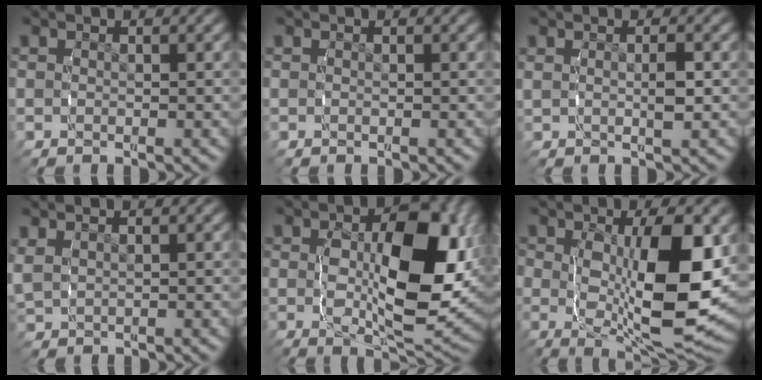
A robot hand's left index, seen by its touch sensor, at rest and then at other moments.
{"total": 0.0}
{"total": 1.6, "force": [0.4, 0.3, 1.5], "torque": [-0.019, 0.005, 0.006]}
{"total": 1.7, "force": [1.2, 0.9, 0.8], "torque": [-0.019, 0.009, 0.026]}
{"total": 10.8, "force": [0.1, 5.0, 9.6], "torque": [-0.161, -0.019, 0.012]}
{"total": 10.7, "force": [-1.4, 4.8, 9.4], "torque": [-0.178, -0.036, -0.002]}